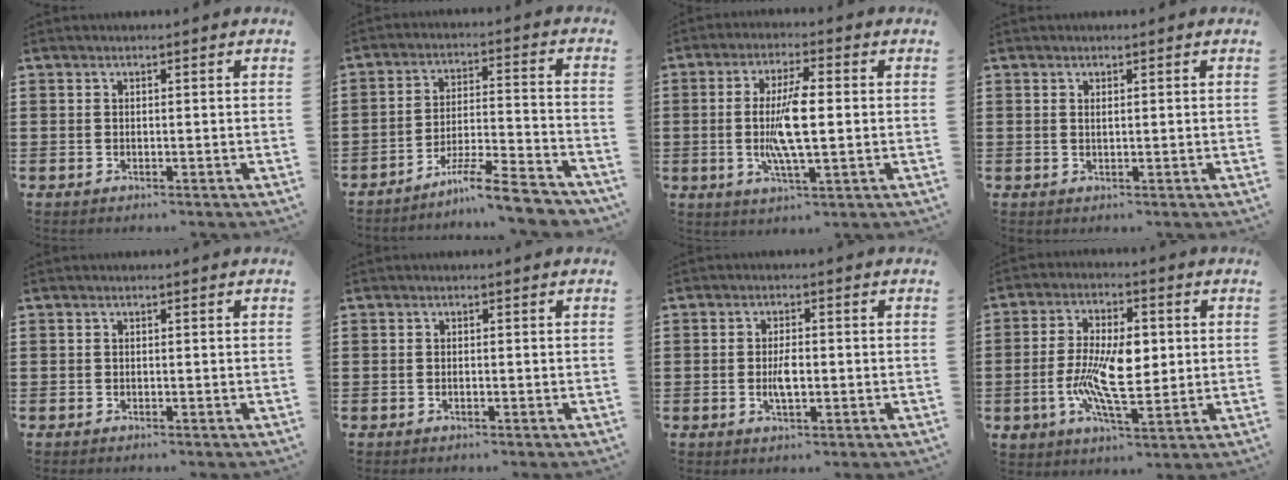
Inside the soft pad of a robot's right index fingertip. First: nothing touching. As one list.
[{"total": 8.8, "force": [-7.6, 0.5, 4.5], "torque": [-0.070, 0.012, -0.144]}, {"total": 8.1, "force": [-0.1, 2.0, 7.8], "torque": [-0.165, -0.007, -0.010]}, {"total": 0.5, "force": [0.2, 0.2, 0.5], "torque": [-0.011, 0.000, 0.005]}, {"total": 0.0}, {"total": 0.0}, {"total": 3.4, "force": [-0.4, 1.3, 3.1], "torque": [-0.064, -0.001, -0.009]}, {"total": 11.0, "force": [-0.4, 5.2, 9.7], "torque": [-0.195, 0.002, -0.013]}]